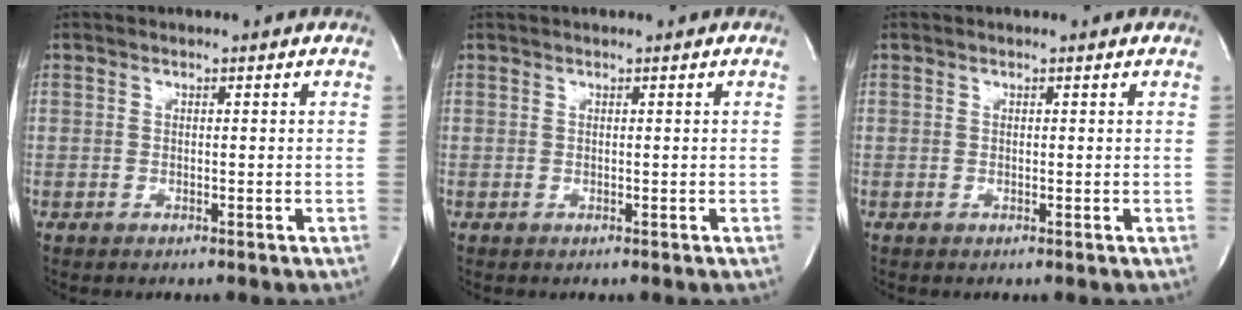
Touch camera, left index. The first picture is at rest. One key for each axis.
{"total": 1.6, "fx": 1.6, "fy": -0.1, "fz": 0.5, "tx": -0.008, "ty": 0.019, "tz": 0.025}
{"total": 1.0, "fx": 1.0, "fy": 0.3, "fz": 0.1, "tx": -0.009, "ty": 0.006, "tz": 0.009}